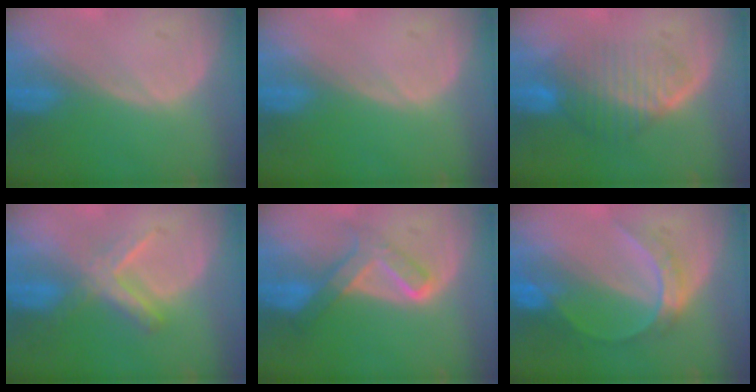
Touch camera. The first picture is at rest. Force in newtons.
{"total": 0.0}
{"total": 7.0, "press": 6.5, "slide": 2.5}
{"total": 5.5, "press": 5.4, "slide": 1.1}
{"total": 6.1, "press": 5.8, "slide": 1.8}
{"total": 6.5, "press": 5.6, "slide": 3.4}